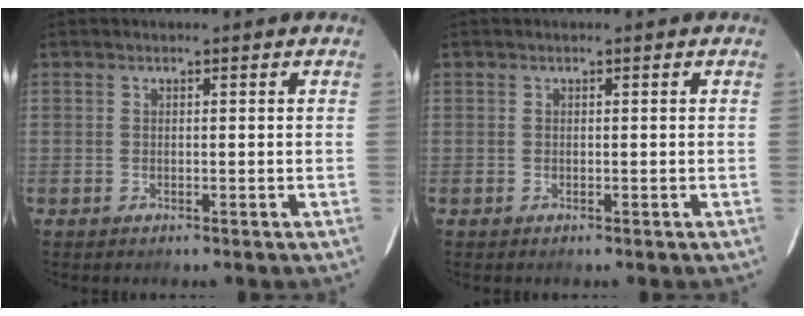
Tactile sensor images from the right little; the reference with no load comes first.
{"total": 0.0}